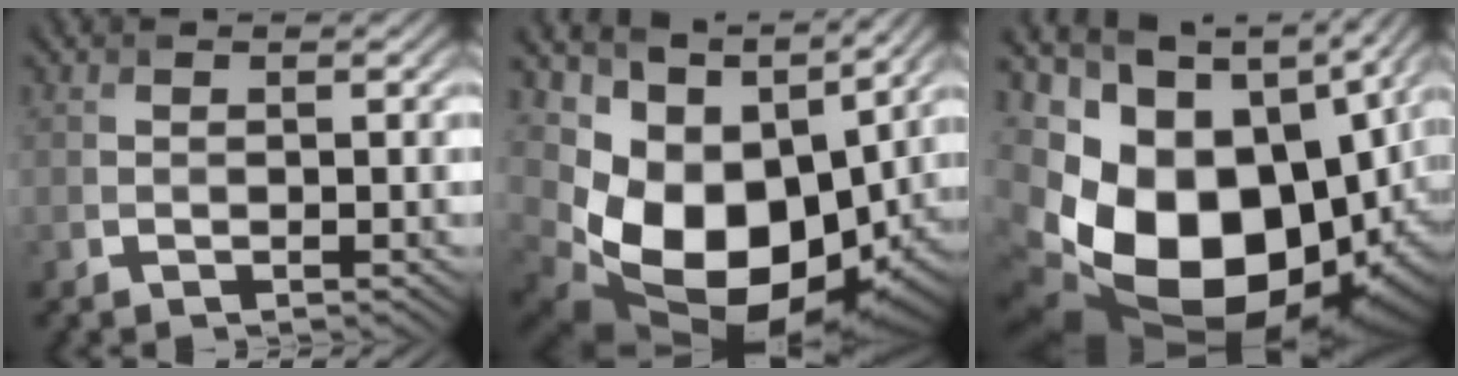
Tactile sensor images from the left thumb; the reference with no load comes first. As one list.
[{"total": 16.5, "force": [0.1, 11.8, 11.5], "torque": [-0.219, -0.037, 0.040]}, {"total": 21.5, "force": [-3.1, 14.5, 15.6], "torque": [-0.317, -0.061, -0.005]}]